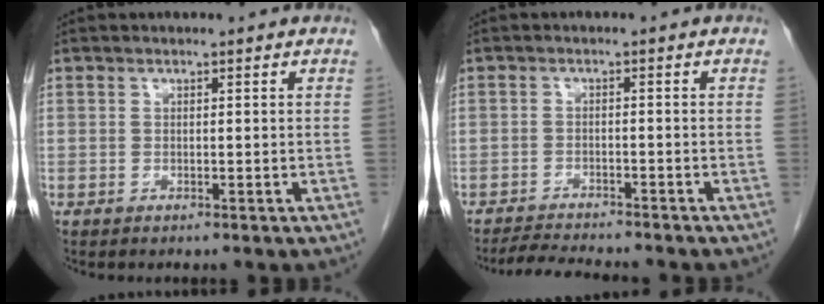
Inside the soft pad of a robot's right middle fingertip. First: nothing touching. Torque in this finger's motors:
{"motor_torque": [0.03, -0.03, 0.00, 0.02]}